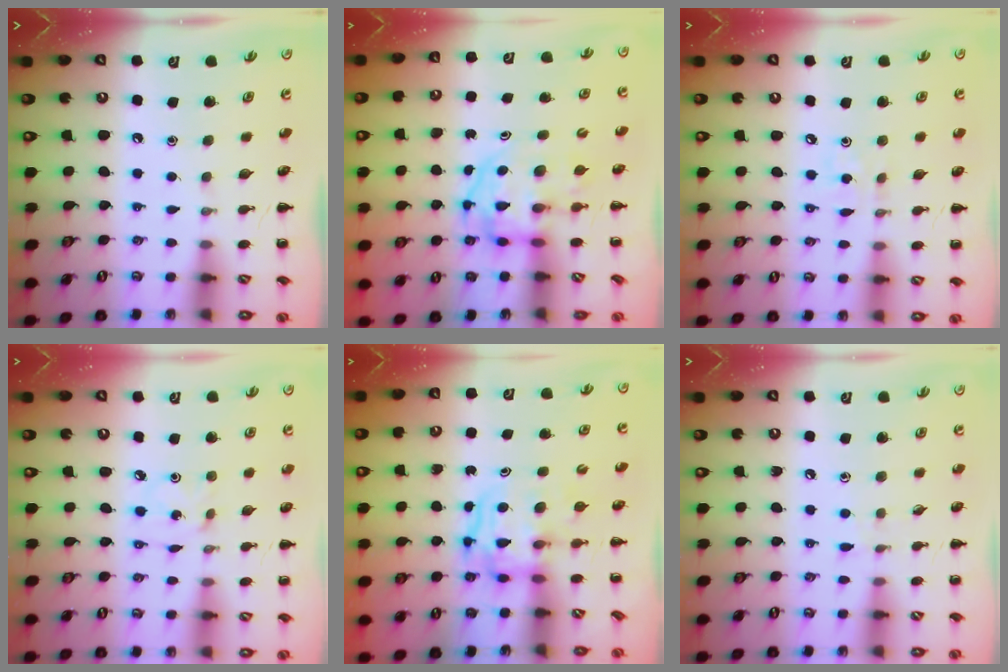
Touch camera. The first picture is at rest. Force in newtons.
{"total": 3.4, "press": 3.4, "slide": 0.4}
{"total": 3.0, "press": 2.8, "slide": 1.1}
{"total": 1.5, "press": 1.4, "slide": 0.5}
{"total": 3.5, "press": 3.4, "slide": 0.3}
{"total": 5.8, "press": 5.3, "slide": 2.4}